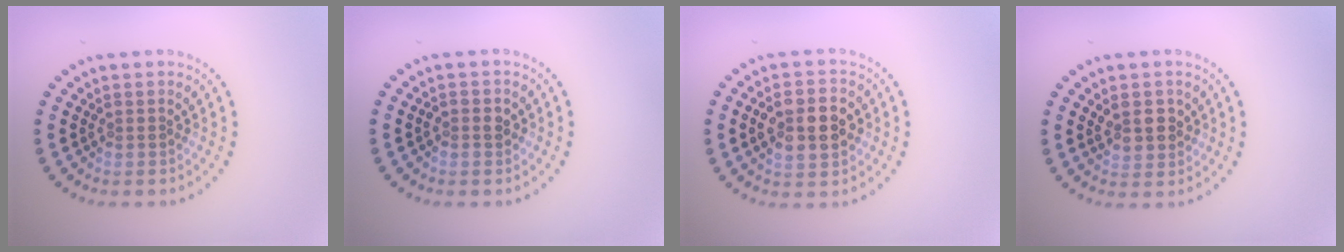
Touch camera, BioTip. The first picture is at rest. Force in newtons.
{"total": 1.4, "press": 1.3, "slide": 0.2}
{"total": 5.0, "press": 5.0, "slide": 0.2}
{"total": 2.6, "press": 2.5, "slide": 0.7}